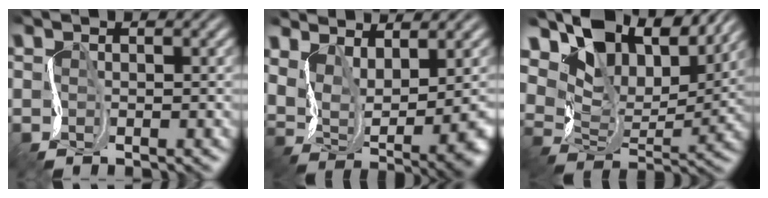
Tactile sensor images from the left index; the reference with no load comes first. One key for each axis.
{"total": 6.5, "fx": 2.9, "fy": 2.8, "fz": 5.1, "tx": -0.105, "ty": -0.008, "tz": 0.063}
{"total": 11.5, "fx": 8.4, "fy": 5.6, "fz": 5.6, "tx": -0.121, "ty": 0.001, "tz": 0.148}